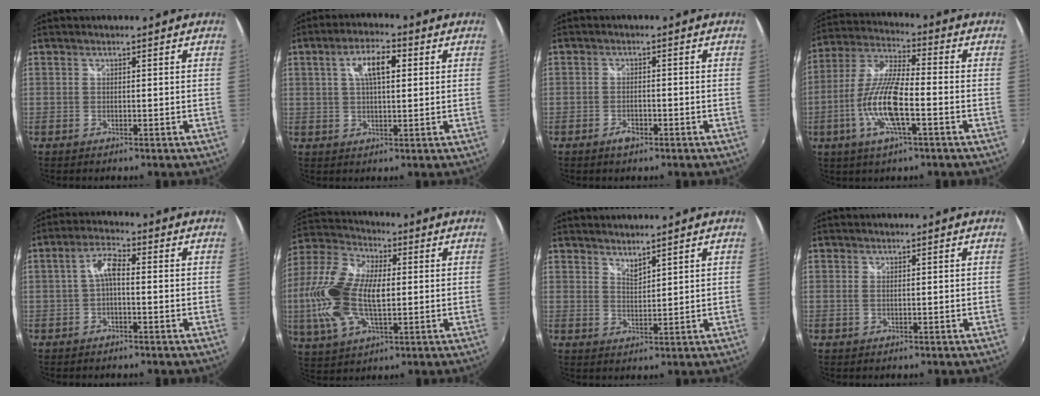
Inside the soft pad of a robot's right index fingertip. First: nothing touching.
{"total": 7.0, "force": [2.0, 2.7, 6.2], "torque": [-0.111, 0.015, 0.035]}
{"total": 2.4, "force": [-1.6, 1.2, 1.4], "torque": [-0.029, 0.000, -0.027]}
{"total": 12.9, "force": [-3.9, 2.7, 12.0], "torque": [-0.248, -0.004, -0.077]}
{"total": 4.3, "force": [-0.5, 1.5, 4.0], "torque": [-0.082, 0.015, -0.011]}
{"total": 17.5, "force": [-0.3, 9.1, 14.9], "torque": [-0.319, 0.014, -0.006]}
{"total": 2.8, "force": [2.6, 0.3, 0.9], "torque": [-0.014, -0.002, 0.045]}
{"total": 0.7, "force": [0.3, 0.3, 0.6], "torque": [-0.013, 0.002, 0.007]}